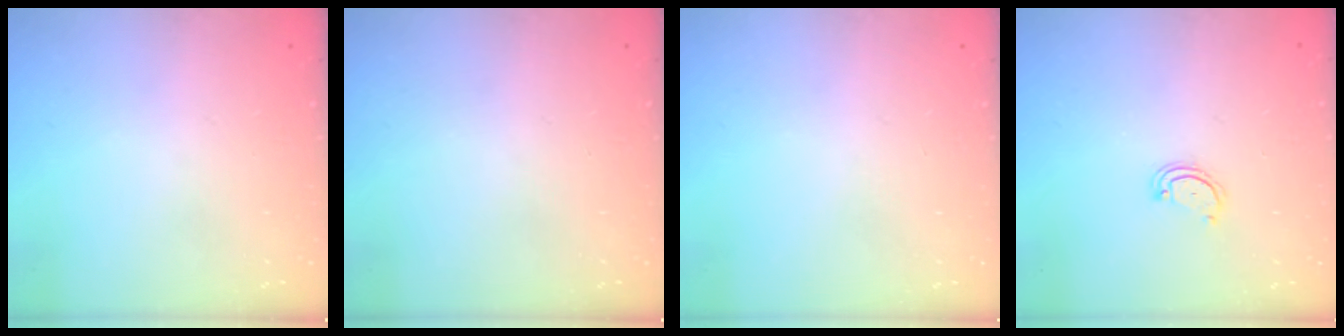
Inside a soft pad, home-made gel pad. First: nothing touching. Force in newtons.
{"total": 0.0}
{"total": 0.0}
{"total": 2.5, "press": 2.5, "slide": 0.2}